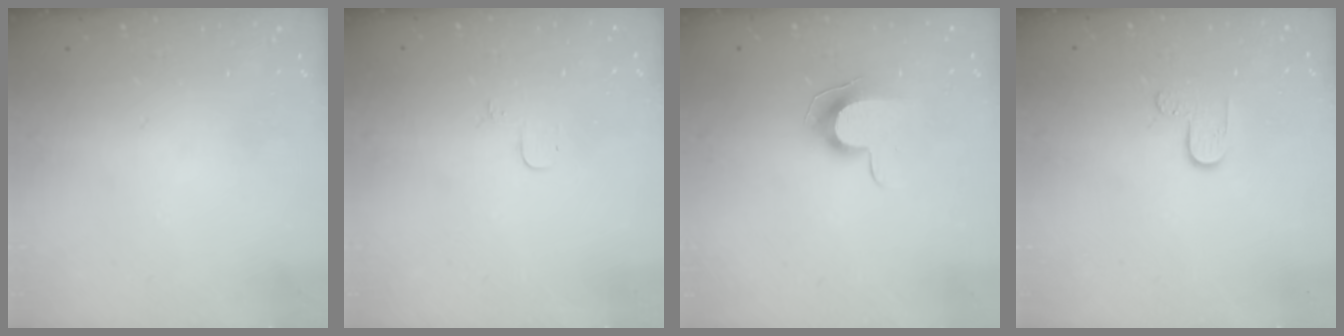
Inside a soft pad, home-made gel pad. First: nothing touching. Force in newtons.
{"total": 3.2, "press": 3.2, "slide": 0.4}
{"total": 9.2, "press": 9.1, "slide": 1.0}
{"total": 5.1, "press": 5.1, "slide": 0.5}